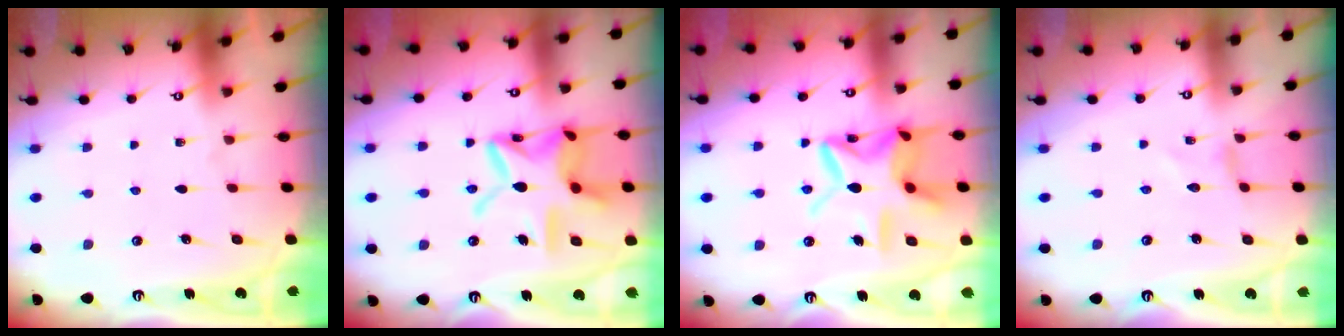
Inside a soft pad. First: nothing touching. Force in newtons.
{"total": 18.2, "press": 18.2, "slide": 1.6}
{"total": 15.1, "press": 15.0, "slide": 1.5}
{"total": 0.0}